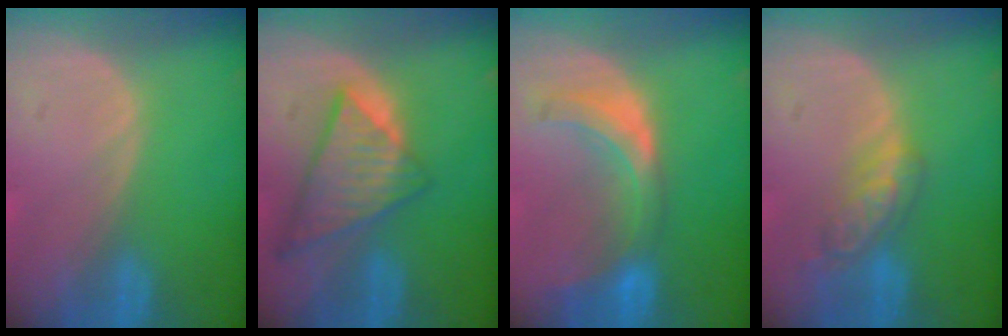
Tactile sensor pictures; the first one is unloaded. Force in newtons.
{"total": 9.0, "press": 7.8, "slide": 4.3}
{"total": 7.4, "press": 6.8, "slide": 2.8}
{"total": 5.7, "press": 4.9, "slide": 2.9}